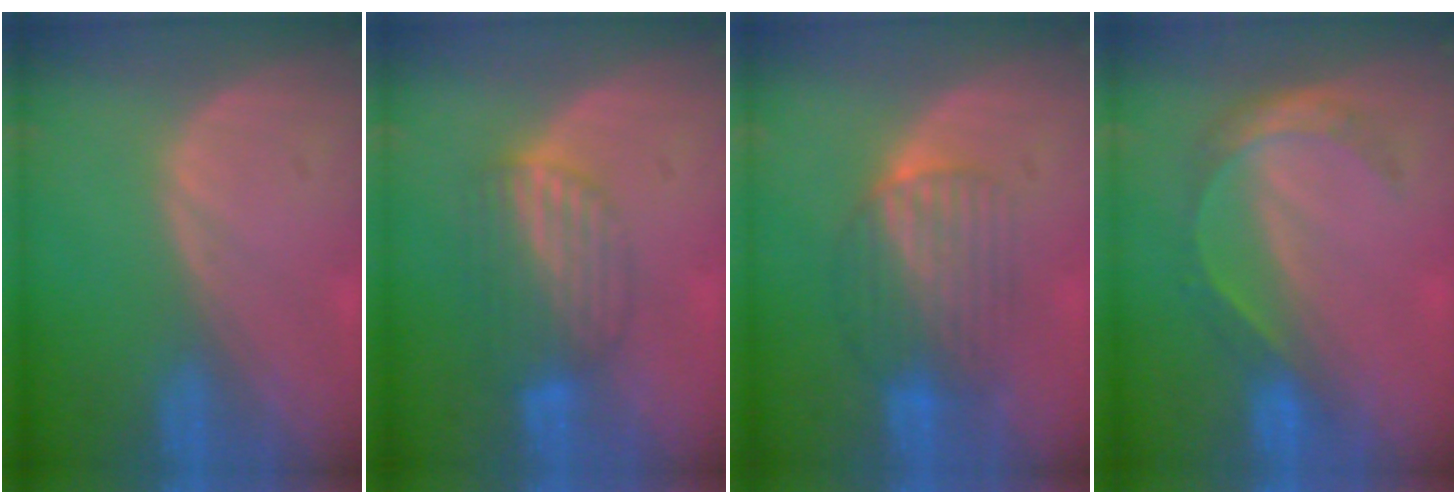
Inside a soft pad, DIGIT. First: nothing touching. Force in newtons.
{"total": 6.8, "press": 6.1, "slide": 3.1}
{"total": 6.5, "press": 6.4, "slide": 1.0}
{"total": 5.7, "press": 4.9, "slide": 2.9}